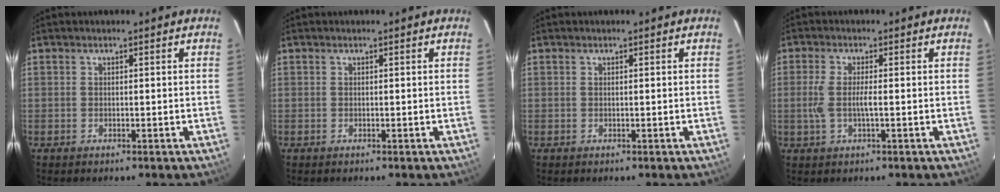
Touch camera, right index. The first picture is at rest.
{"total": 0.0}
{"total": 0.0}
{"total": 4.4, "force": [-0.5, 0.8, 4.3], "torque": [-0.091, -0.001, -0.009]}